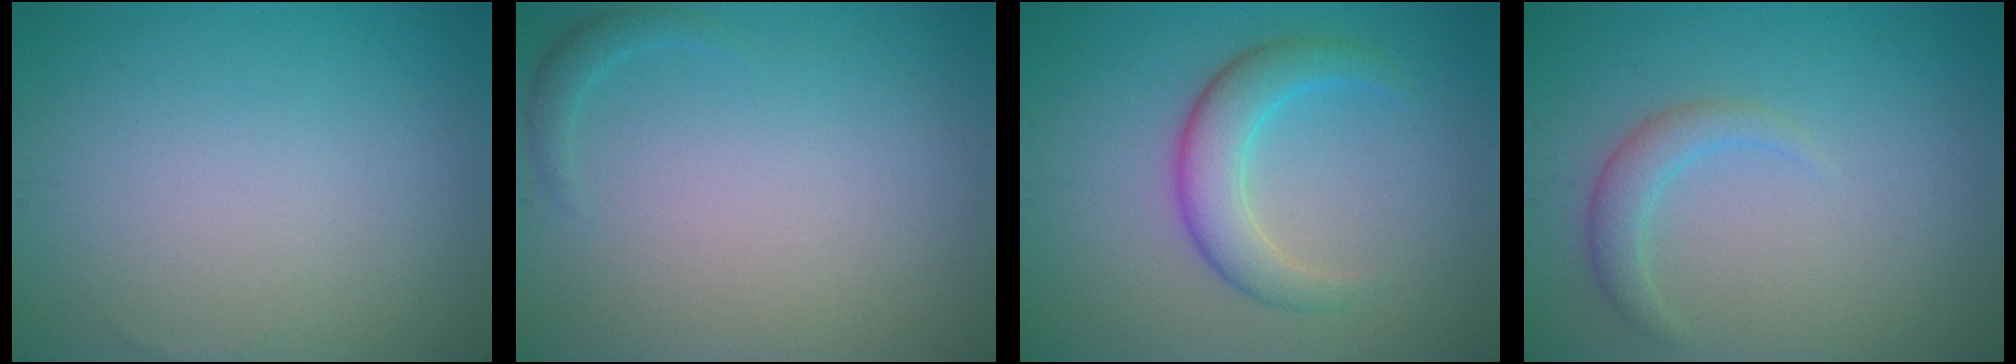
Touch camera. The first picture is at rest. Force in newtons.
{"total": 1.0, "press": 1.0, "slide": 0.1}
{"total": 4.2, "press": 4.2, "slide": 0.1}
{"total": 2.0, "press": 2.0, "slide": 0.2}